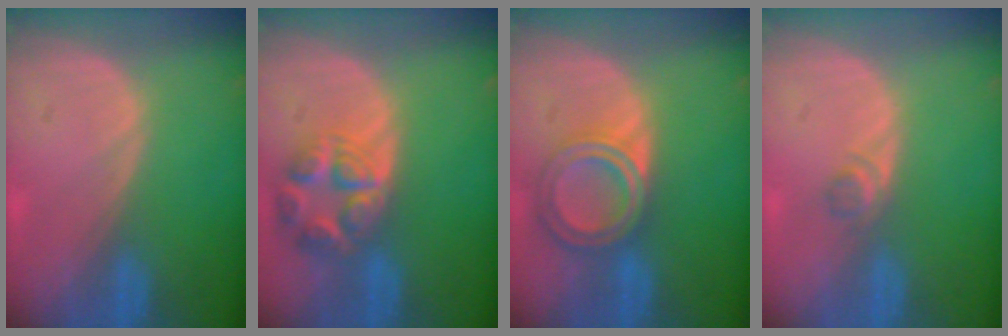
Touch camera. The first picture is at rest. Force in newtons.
{"total": 7.6, "press": 6.7, "slide": 3.6}
{"total": 6.8, "press": 6.1, "slide": 3.1}
{"total": 1.8, "press": 1.5, "slide": 0.9}